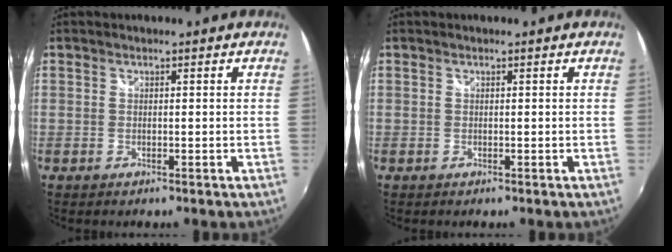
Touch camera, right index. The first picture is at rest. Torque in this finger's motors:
{"motor_torque": [0.00, 0.00, 0.00, 0.00]}